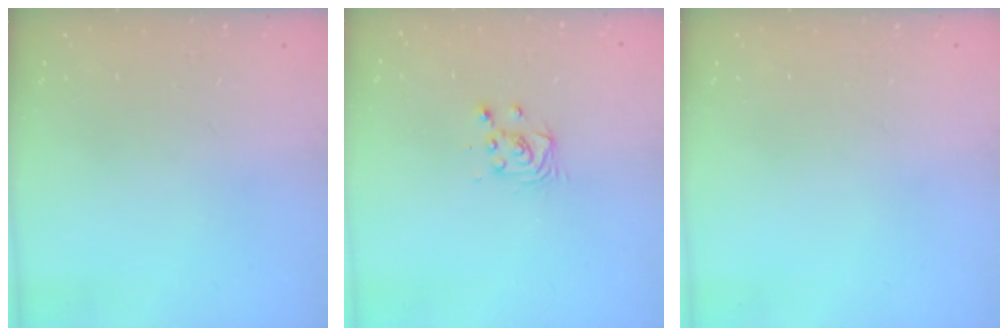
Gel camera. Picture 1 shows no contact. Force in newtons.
{"total": 3.7, "press": 3.7, "slide": 0.3}
{"total": 0.0}